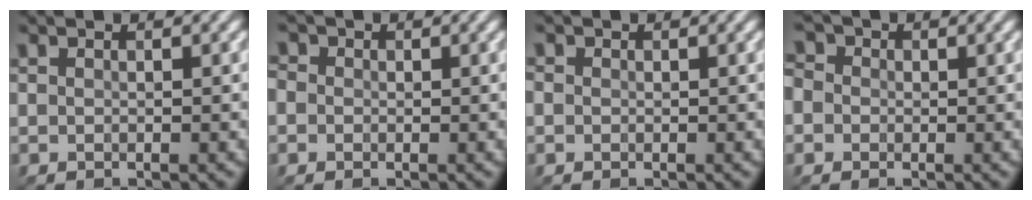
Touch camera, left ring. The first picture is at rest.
{"total": 3.4, "force": [0.8, 3.0, 1.3], "torque": [-0.022, 0.027, -0.013]}
{"total": 1.1, "force": [0.2, 1.1, 0.3], "torque": [-0.005, 0.005, -0.005]}
{"total": 5.4, "force": [0.3, 4.8, 2.4], "torque": [-0.049, 0.034, -0.032]}